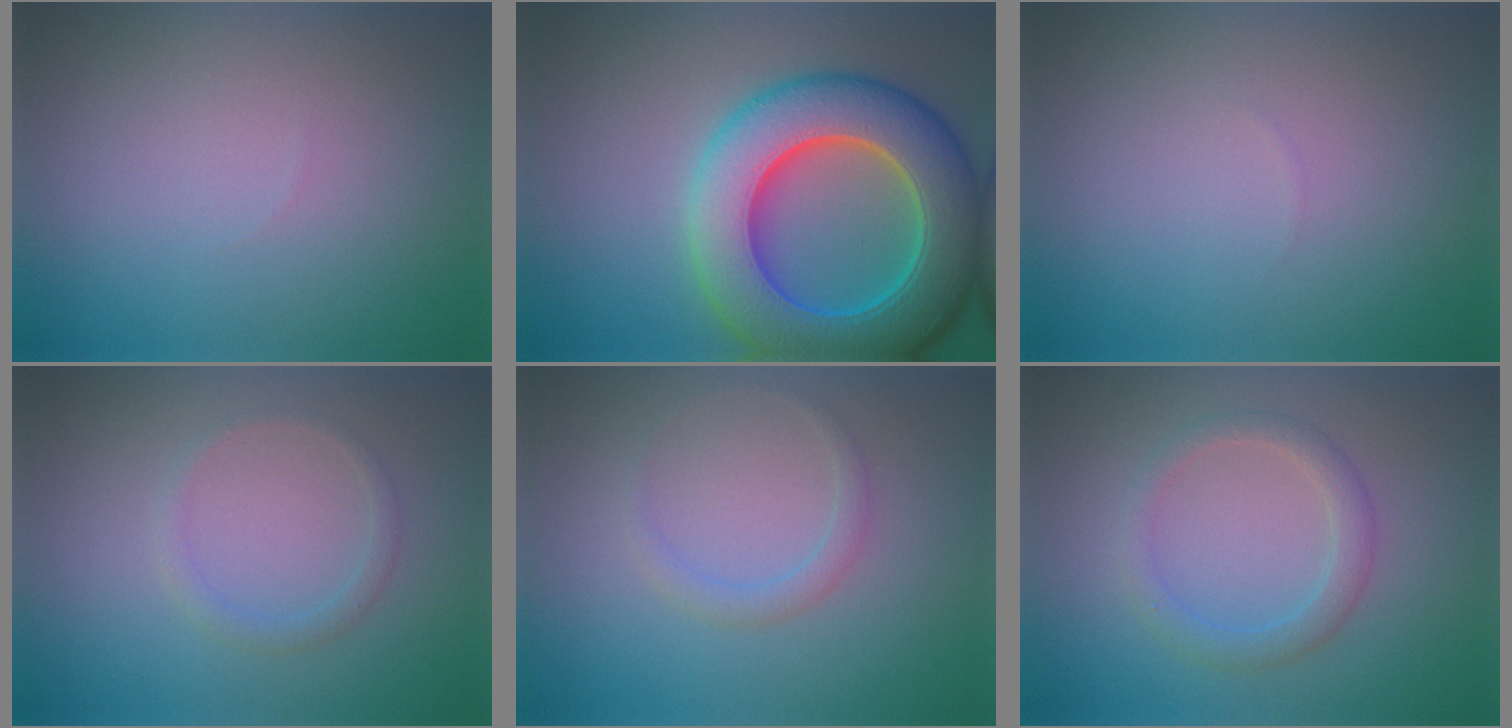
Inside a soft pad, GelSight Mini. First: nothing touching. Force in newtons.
{"total": 11.7, "press": 11.7, "slide": 0.2}
{"total": 0.0}
{"total": 1.2, "press": 1.2, "slide": 0.0}
{"total": 1.3, "press": 1.3, "slide": 0.0}
{"total": 2.3, "press": 2.3, "slide": 0.1}